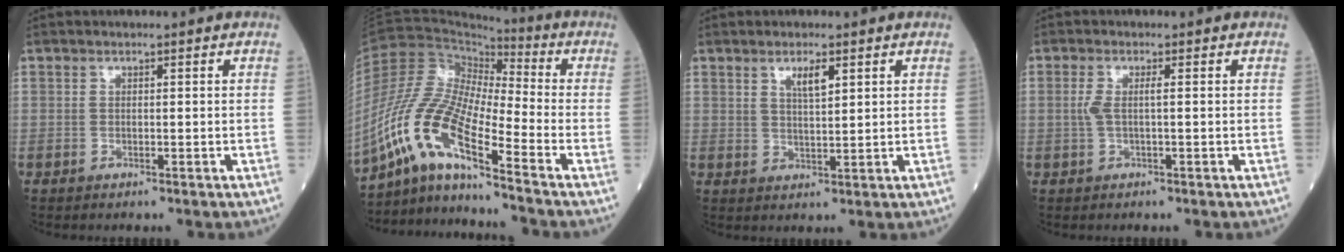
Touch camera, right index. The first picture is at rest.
{"total": 12.8, "force": [-8.2, 1.3, 9.7], "torque": [-0.218, -0.002, -0.158]}
{"total": 3.1, "force": [1.7, 0.7, 2.5], "torque": [-0.047, 0.001, 0.032]}
{"total": 2.0, "force": [0.0, 0.3, 2.0], "torque": [-0.045, 0.002, -0.001]}